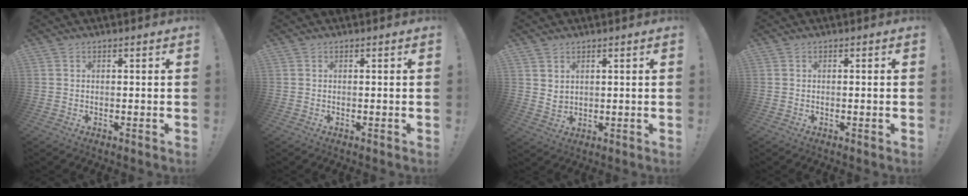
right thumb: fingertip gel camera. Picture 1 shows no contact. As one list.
[{"total": 0.0}, {"total": 3.4, "force": [2.2, 2.3, 1.2], "torque": [-0.013, -0.013, 0.040]}, {"total": 0.6, "force": [-0.3, -0.2, 0.5], "torque": [-0.010, -0.001, -0.006]}]